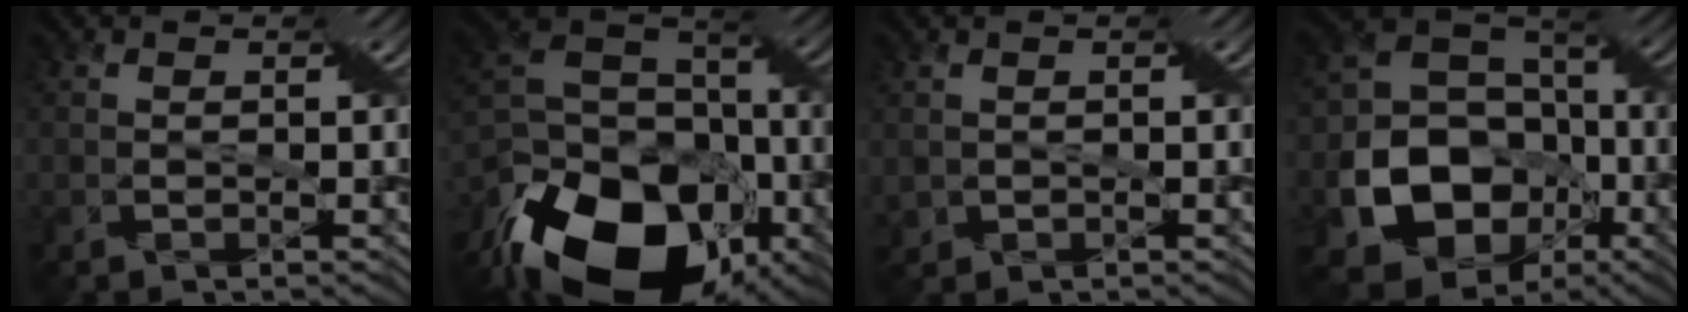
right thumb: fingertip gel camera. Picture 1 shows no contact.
{"total": 20.6, "force": [-11.7, 11.9, 12.1], "torque": [-0.279, -0.042, -0.179]}
{"total": 1.8, "force": [-0.1, 1.7, 0.5], "torque": [-0.027, -0.009, -0.005]}
{"total": 16.5, "force": [-4.7, 13.1, 8.8], "torque": [-0.204, -0.045, -0.069]}